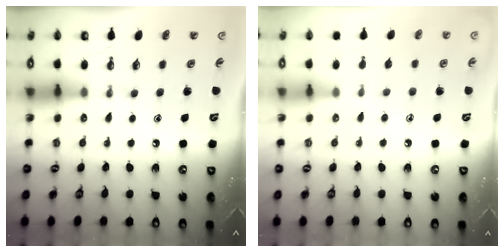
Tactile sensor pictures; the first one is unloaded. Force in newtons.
{"total": 5.6, "press": 5.6, "slide": 0.5}